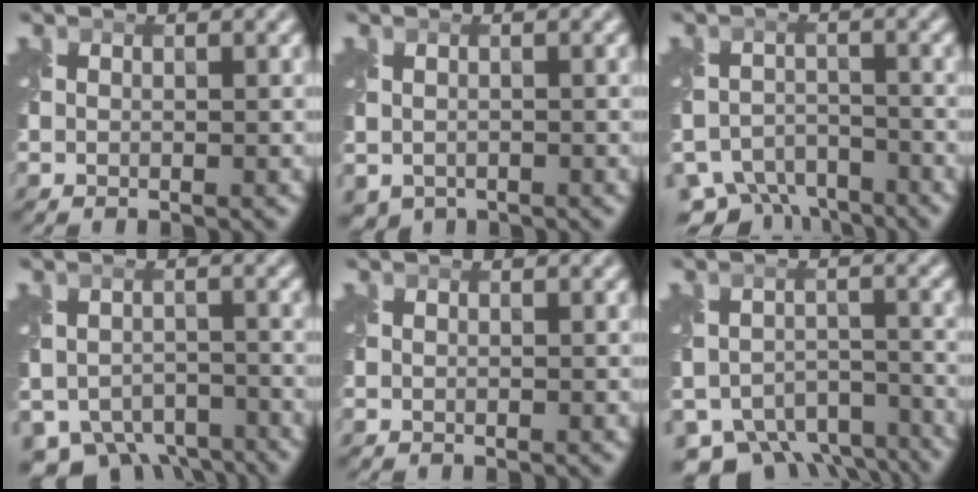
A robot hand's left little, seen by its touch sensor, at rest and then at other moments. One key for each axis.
{"total": 1.6, "fx": -0.9, "fy": 1.1, "fz": 0.7, "tx": -0.018, "ty": -0.010, "tz": -0.014}
{"total": 7.9, "fx": -6.8, "fy": 3.5, "fz": 2.1, "tx": -0.024, "ty": -0.016, "tz": -0.109}
{"total": 7.0, "fx": -5.6, "fy": 3.7, "fz": 2.3, "tx": -0.032, "ty": -0.022, "tz": -0.080}
{"total": 0.0}
{"total": 10.6, "fx": -9.1, "fy": 4.7, "fz": 2.8, "tx": -0.031, "ty": -0.016, "tz": -0.119}